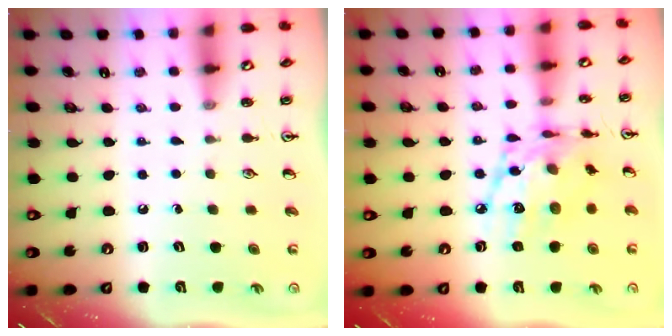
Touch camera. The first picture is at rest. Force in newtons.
{"total": 14.9, "press": 14.9, "slide": 0.9}